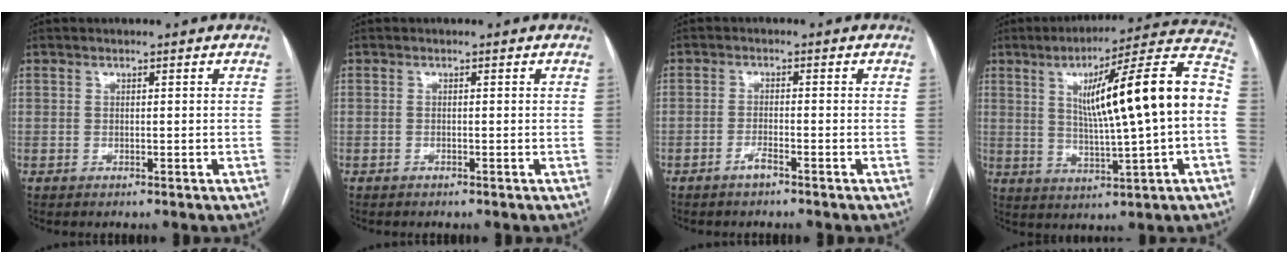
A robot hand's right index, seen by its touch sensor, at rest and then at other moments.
{"total": 0.0}
{"total": 1.8, "force": [-1.4, 0.0, 1.1], "torque": [-0.024, 0.000, -0.028]}
{"total": 19.2, "force": [1.7, 0.6, 19.2], "torque": [-0.281, 0.027, 0.021]}